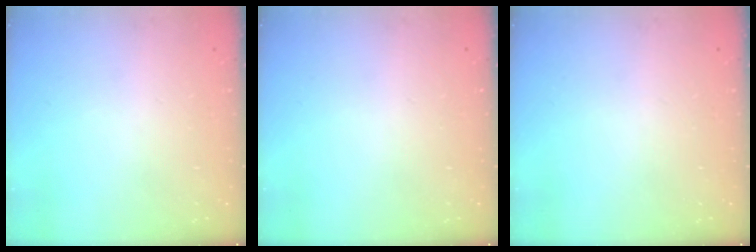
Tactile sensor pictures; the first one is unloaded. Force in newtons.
{"total": 0.0}
{"total": 0.0}